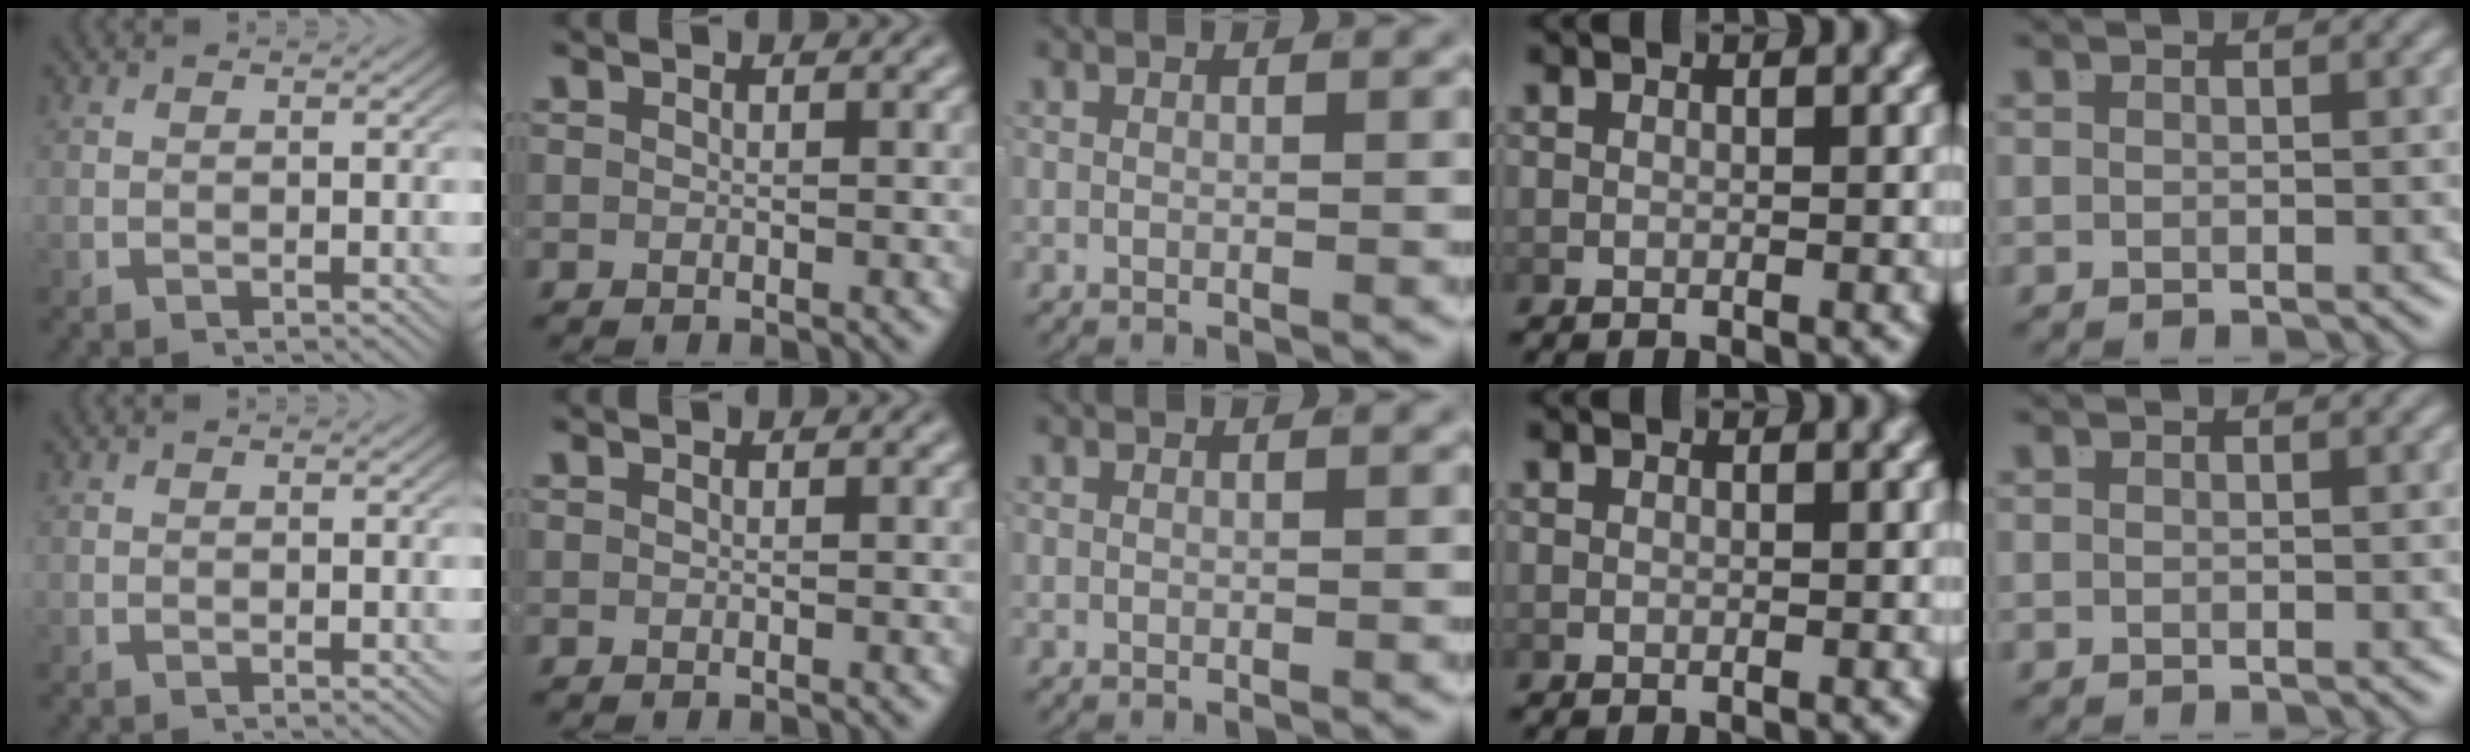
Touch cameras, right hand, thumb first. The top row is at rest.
{}